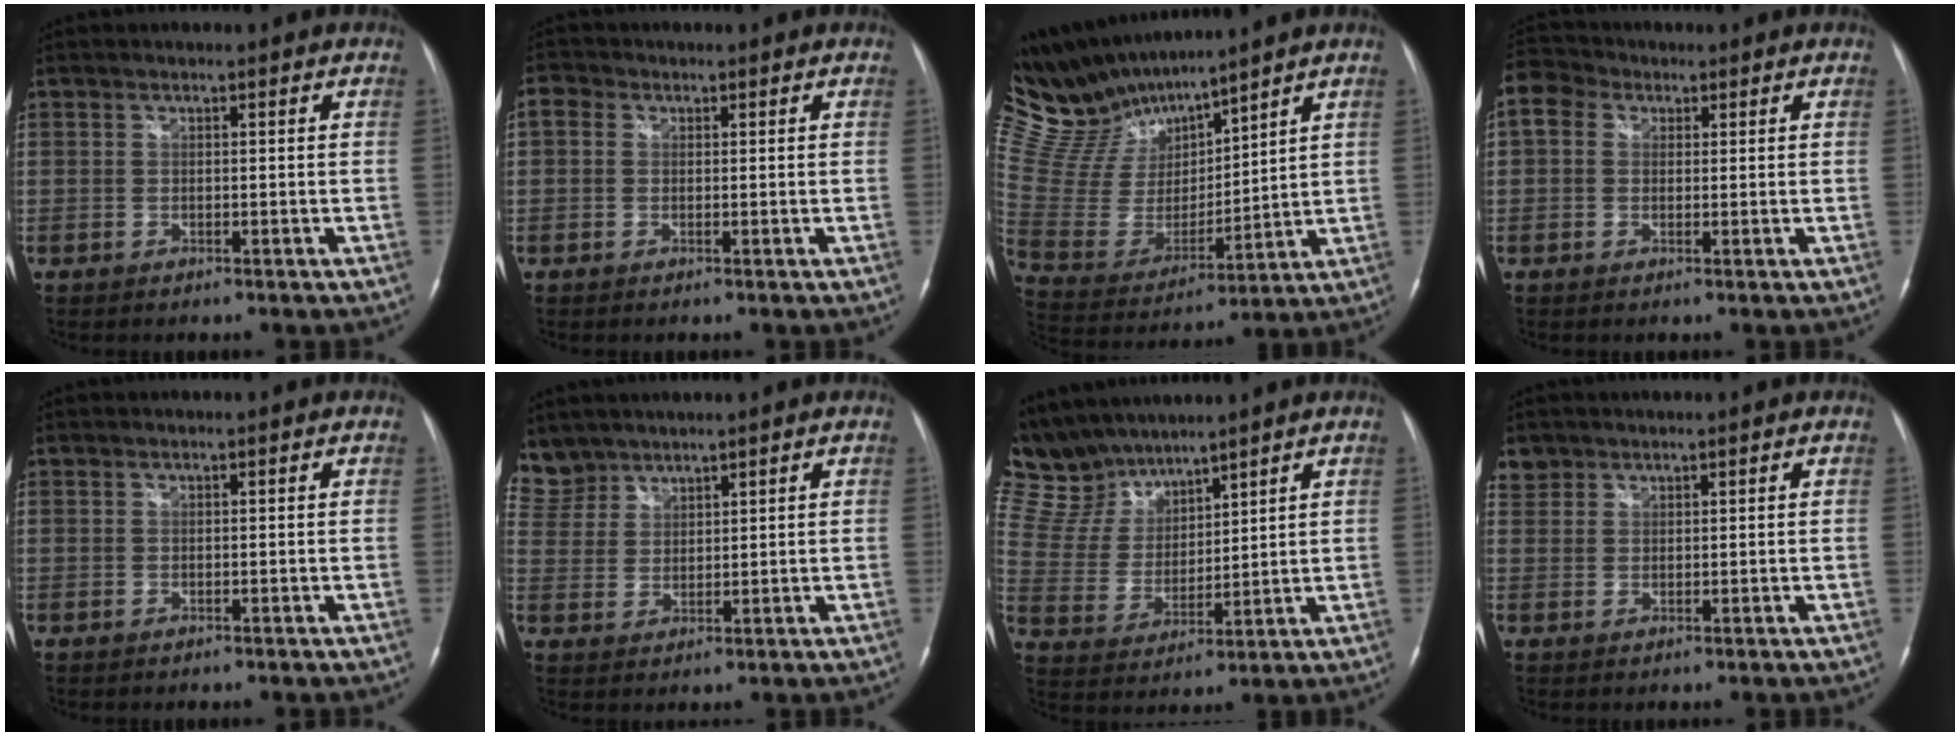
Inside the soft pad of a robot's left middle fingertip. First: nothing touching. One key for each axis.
{"total": 2.2, "fx": 0.6, "fy": 1.8, "fz": 1.0, "tx": -0.024, "ty": 0.016, "tz": 0.009}
{"total": 15.5, "fx": 14.2, "fy": 3.3, "fz": 5.2, "tx": -0.123, "ty": 0.008, "tz": 0.291}
{"total": 6.0, "fx": 2.1, "fy": 4.7, "fz": 2.9, "tx": -0.073, "ty": 0.034, "tz": 0.038}
{"total": 0.0}
{"total": 5.9, "fx": 5.2, "fy": 2.7, "fz": -0.4, "tx": 0.006, "ty": 0.009, "tz": 0.115}
{"total": 10.9, "fx": 10.0, "fy": 3.3, "fz": 2.6, "tx": -0.076, "ty": 0.022, "tz": 0.211}
{"total": 2.3, "fx": 1.8, "fy": 1.5, "fz": -0.2, "tx": 0.010, "ty": 0.009, "tz": 0.033}